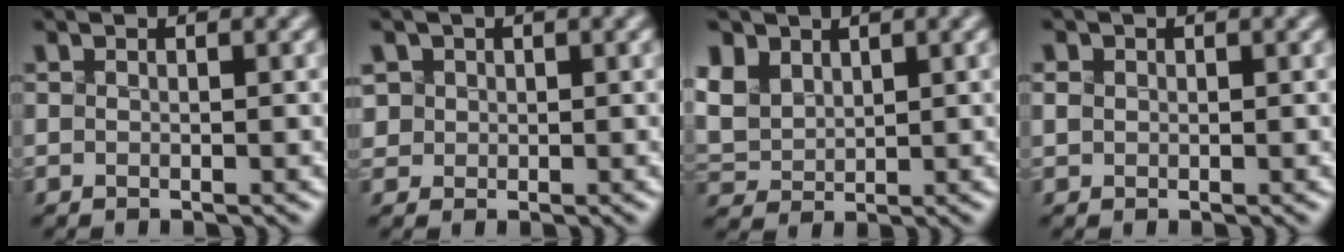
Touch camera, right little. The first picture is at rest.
{"total": 2.8, "force": [1.0, 2.5, 0.9], "torque": [-0.021, 0.014, 0.022]}
{"total": 5.9, "force": [2.9, 4.1, 3.0], "torque": [-0.102, 0.018, 0.061]}
{"total": 1.4, "force": [0.6, 1.1, 0.6], "torque": [-0.021, 0.014, 0.013]}